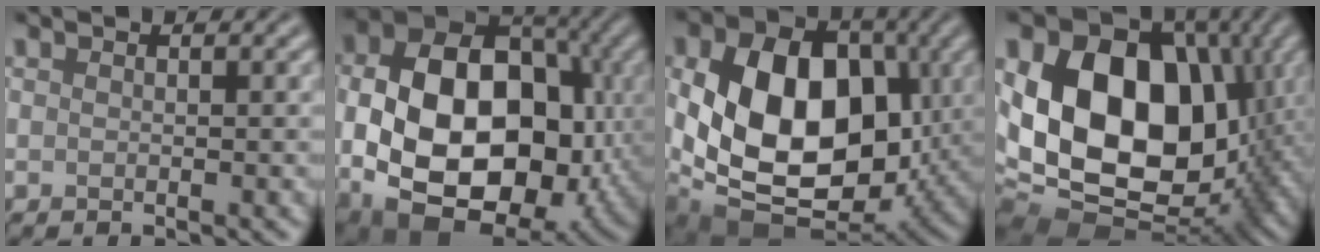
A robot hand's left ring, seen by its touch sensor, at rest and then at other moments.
{"total": 17.0, "force": [-1.2, 11.6, 12.4], "torque": [-0.206, -0.024, -0.014]}
{"total": 14.0, "force": [0.4, 9.7, 10.1], "torque": [-0.174, -0.012, 0.008]}
{"total": 19.5, "force": [1.5, 13.9, 13.6], "torque": [-0.232, 0.003, 0.041]}